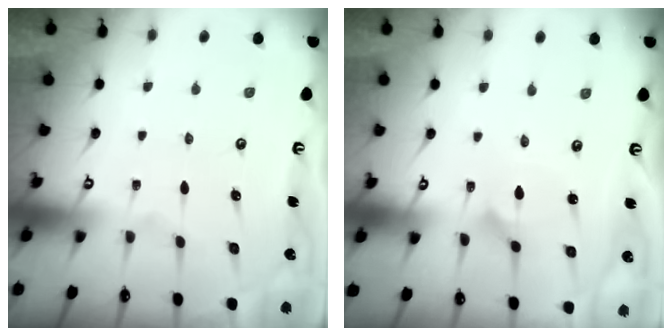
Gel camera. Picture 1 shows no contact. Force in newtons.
{"total": 1.8, "press": 1.8, "slide": 0.0}